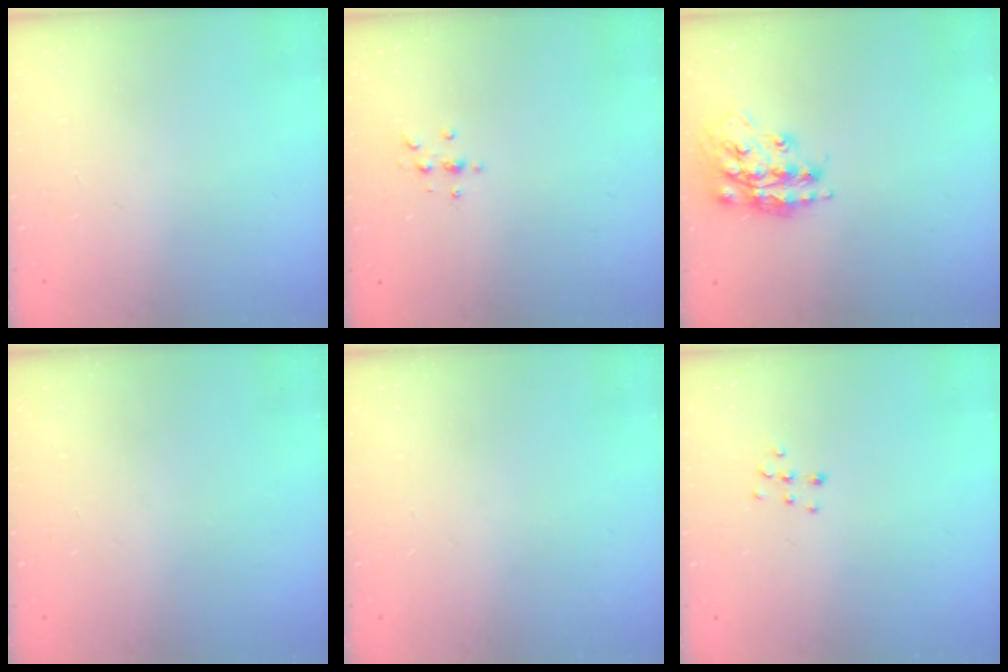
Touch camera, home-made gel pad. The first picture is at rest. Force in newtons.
{"total": 2.2, "press": 2.1, "slide": 0.2}
{"total": 16.8, "press": 16.7, "slide": 1.5}
{"total": 0.0}
{"total": 0.0}
{"total": 5.8, "press": 5.8, "slide": 0.3}